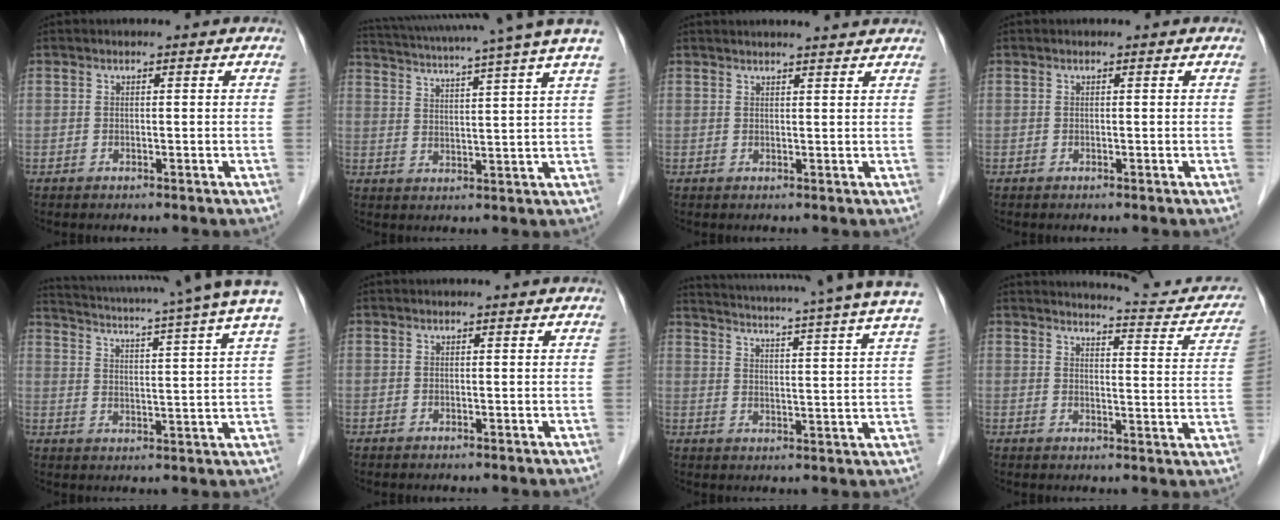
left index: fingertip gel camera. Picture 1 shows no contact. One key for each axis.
{"total": 17.6, "fx": 14.9, "fy": -1.9, "fz": 9.2, "tx": -0.166, "ty": -0.009, "tz": 0.200}
{"total": 3.4, "fx": 3.3, "fy": -0.1, "fz": 1.1, "tx": -0.016, "ty": 0.011, "tz": 0.036}
{"total": 0.0}
{"total": 18.9, "fx": 16.2, "fy": -1.2, "fz": 9.7, "tx": -0.169, "ty": -0.030, "tz": 0.203}
{"total": 0.0}
{"total": 24.1, "fx": 21.4, "fy": -1.4, "fz": 10.9, "tx": -0.179, "ty": -0.044, "tz": 0.266}
{"total": 11.5, "fx": 11.2, "fy": 1.2, "fz": 2.5, "tx": -0.018, "ty": -0.035, "tz": 0.114}